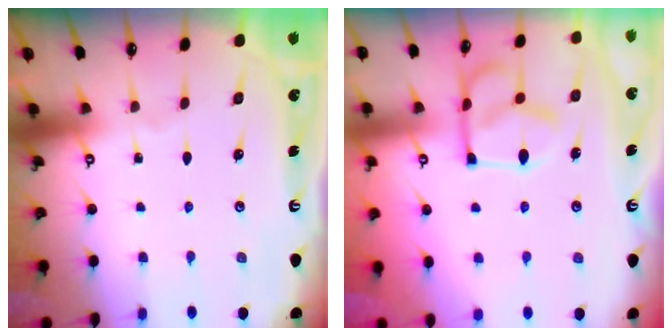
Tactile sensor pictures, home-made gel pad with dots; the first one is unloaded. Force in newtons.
{"total": 8.7, "press": 8.7, "slide": 0.3}